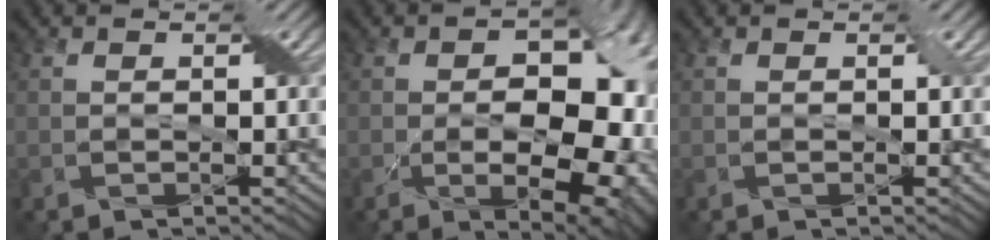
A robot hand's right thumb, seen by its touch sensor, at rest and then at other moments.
{"total": 16.5, "force": [-3.1, 10.1, 12.7], "torque": [-0.121, -0.004, -0.012]}
{"total": 0.0}